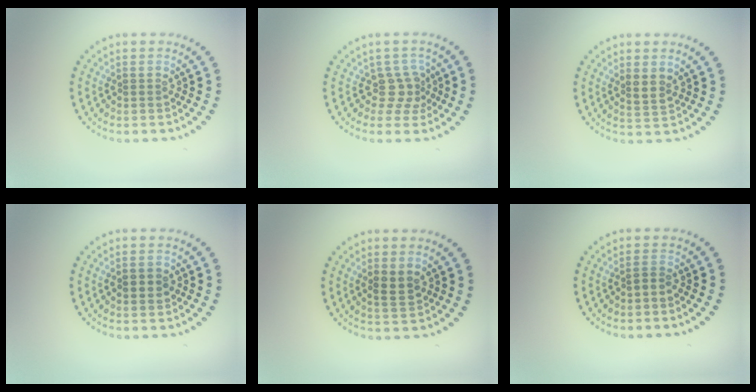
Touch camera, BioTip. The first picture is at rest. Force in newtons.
{"total": 2.2, "press": 1.6, "slide": 1.6}
{"total": 1.5, "press": 1.4, "slide": 0.7}
{"total": 1.9, "press": 1.9, "slide": 0.1}
{"total": 2.1, "press": 2.0, "slide": 0.4}
{"total": 0.8, "press": 0.6, "slide": 0.5}